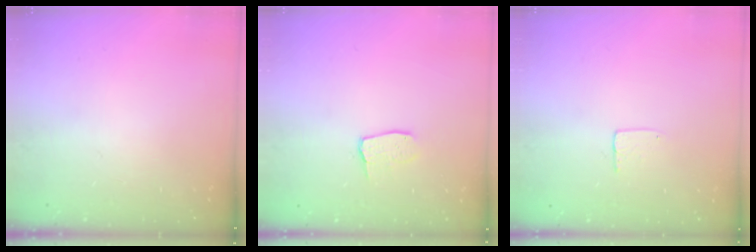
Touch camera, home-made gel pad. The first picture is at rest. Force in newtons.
{"total": 3.0, "press": 3.0, "slide": 0.2}
{"total": 3.6, "press": 3.6, "slide": 0.2}